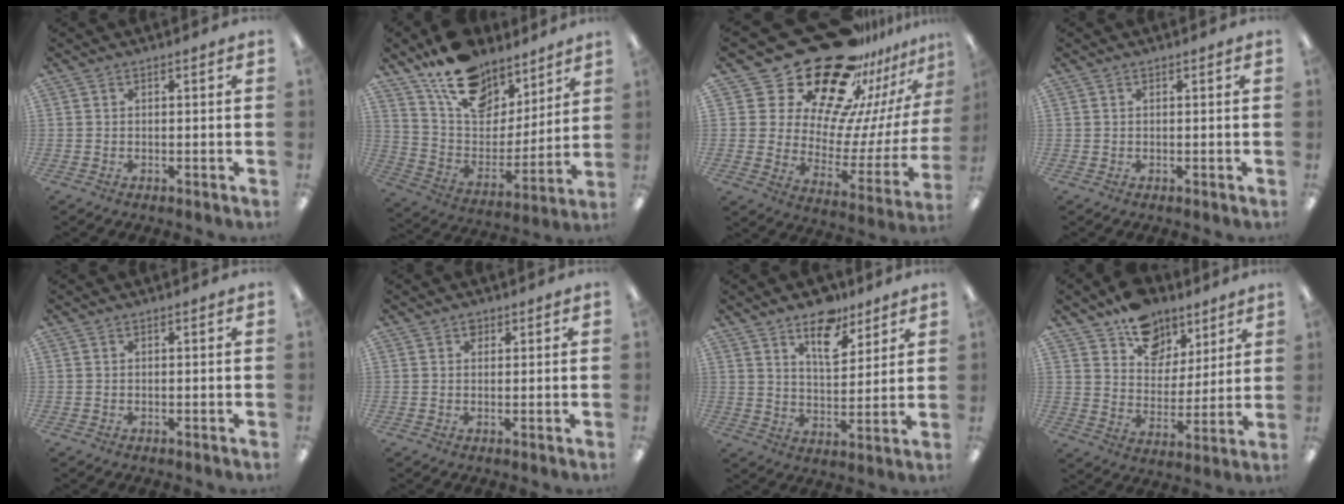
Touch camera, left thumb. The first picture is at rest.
{"total": 17.6, "force": [13.1, 9.6, 6.7], "torque": [-0.130, -0.090, 0.240]}
{"total": 28.6, "force": [20.9, 14.2, 13.4], "torque": [-0.207, -0.158, 0.387]}
{"total": 0.0}
{"total": 0.0}
{"total": 1.4, "force": [1.0, 0.9, 0.4], "torque": [0.000, -0.002, 0.016]}
{"total": 11.9, "force": [8.0, 5.7, 6.6], "torque": [-0.085, -0.043, 0.138]}
{"total": 11.8, "force": [8.7, 7.4, 2.6], "torque": [-0.043, -0.063, 0.165]}